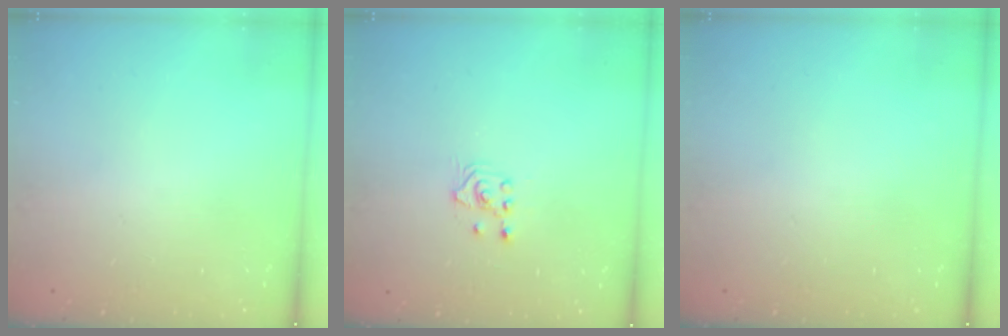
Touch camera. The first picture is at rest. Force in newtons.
{"total": 2.5, "press": 2.4, "slide": 0.9}
{"total": 0.0}